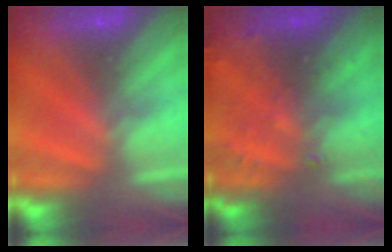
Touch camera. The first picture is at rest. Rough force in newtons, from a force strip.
{"total": 6.0}